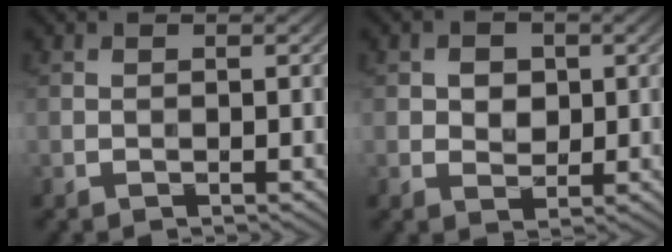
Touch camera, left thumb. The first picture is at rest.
{"total": 2.8, "force": [0.5, 2.3, 1.5], "torque": [-0.030, -0.002, 0.002]}